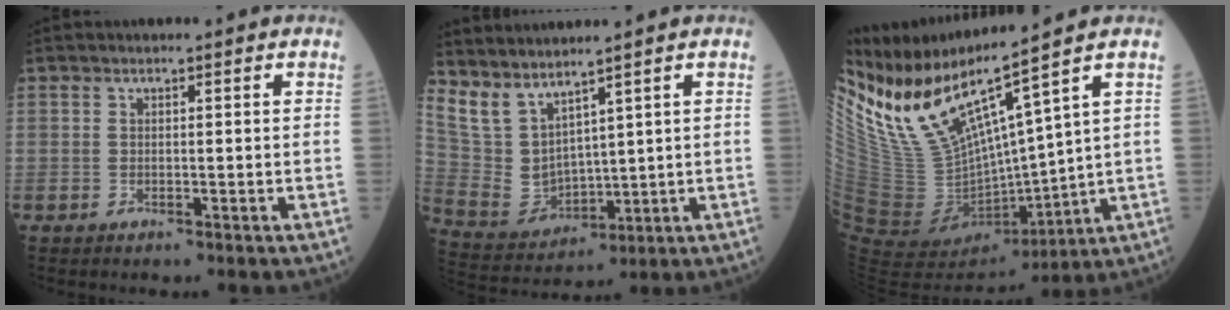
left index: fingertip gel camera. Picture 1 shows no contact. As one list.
[{"total": 7.2, "force": [6.2, 2.3, 2.8], "torque": [-0.077, -0.006, 0.155]}, {"total": 13.0, "force": [10.4, 0.5, 7.8], "torque": [-0.157, -0.029, 0.218]}]